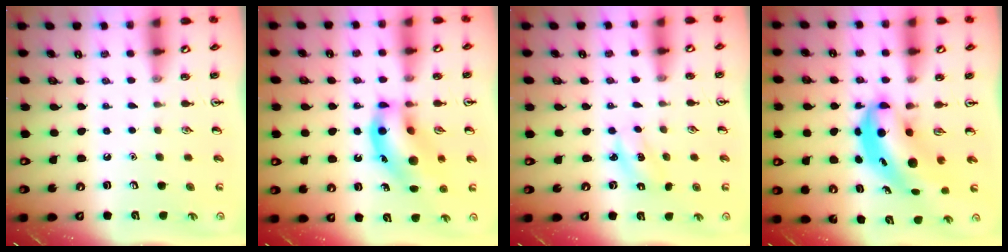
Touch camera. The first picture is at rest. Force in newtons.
{"total": 15.3, "press": 15.1, "slide": 2.8}
{"total": 2.1, "press": 2.0, "slide": 0.7}
{"total": 7.7, "press": 7.4, "slide": 1.9}